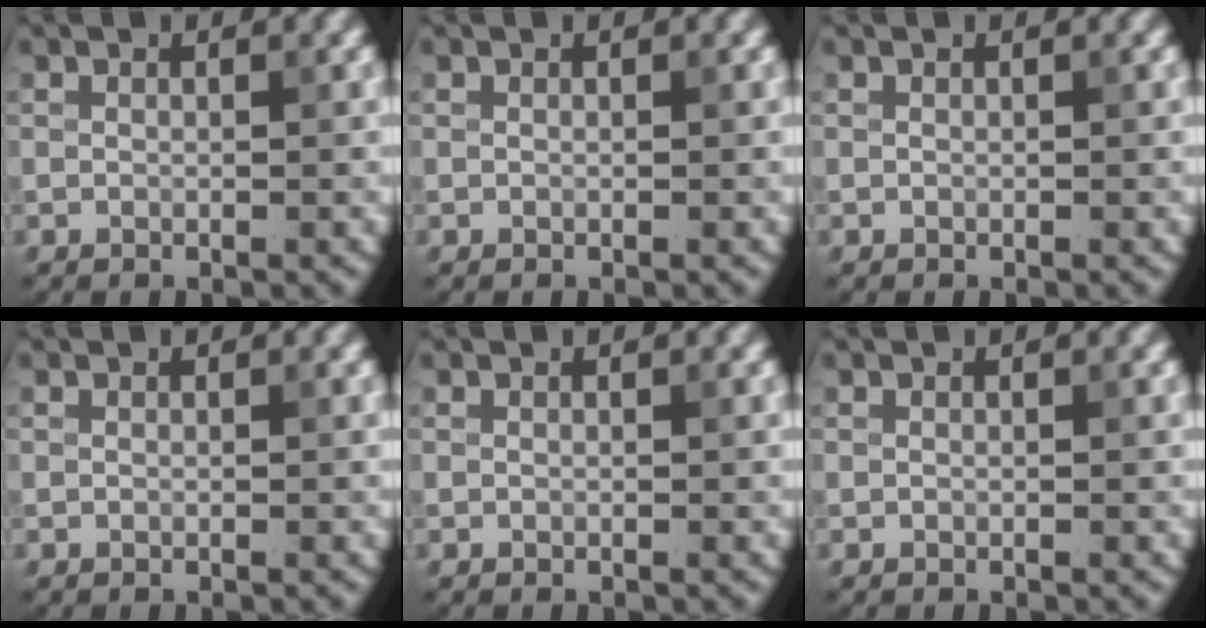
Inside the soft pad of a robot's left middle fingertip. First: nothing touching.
{"total": 0.0}
{"total": 0.0}
{"total": 0.0}
{"total": 0.0}
{"total": 0.0}